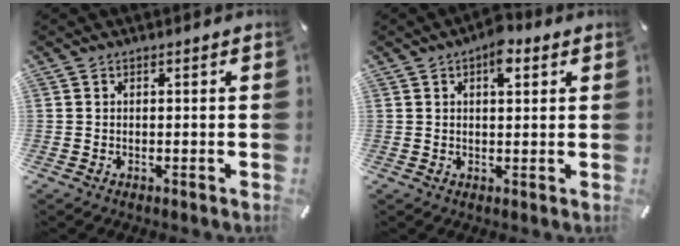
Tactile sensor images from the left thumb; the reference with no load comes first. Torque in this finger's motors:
{"motor_torque": [1.19, 1.10, 0.72, -0.47, 0.16]}